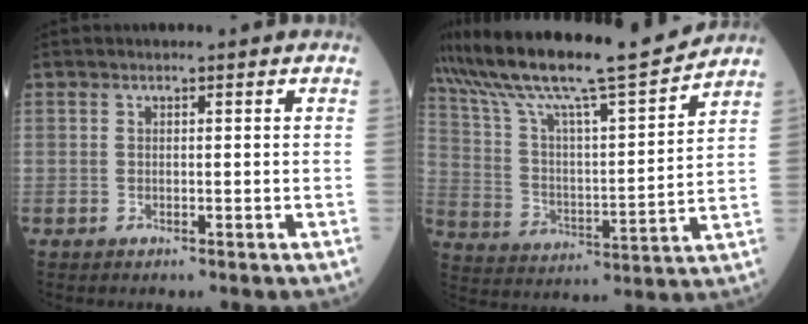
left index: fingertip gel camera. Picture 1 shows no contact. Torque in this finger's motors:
{"motor_torque": [1.09, -1.05, 0.71, 0.21]}